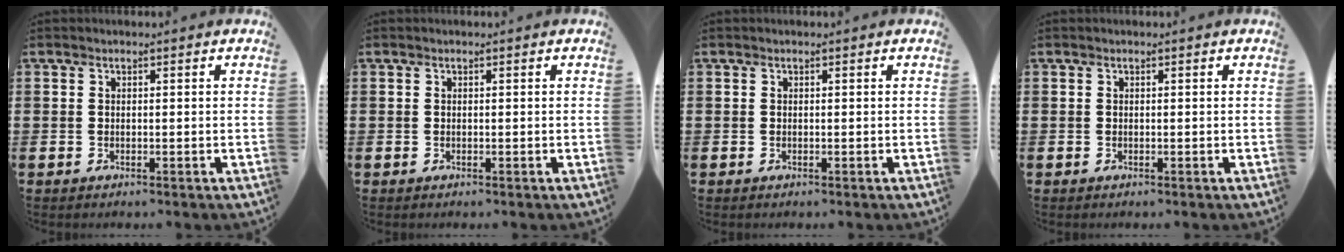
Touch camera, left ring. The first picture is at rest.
{"total": 0.0}
{"total": 0.0}
{"total": 0.0}